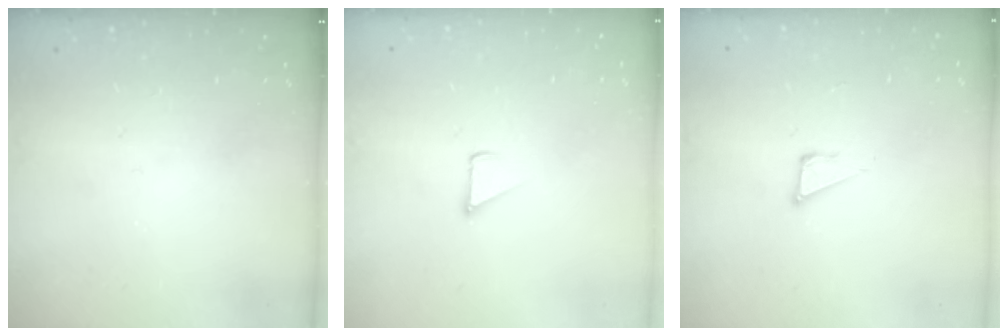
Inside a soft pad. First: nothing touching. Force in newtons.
{"total": 2.4, "press": 2.4, "slide": 0.2}
{"total": 4.0, "press": 3.9, "slide": 0.8}